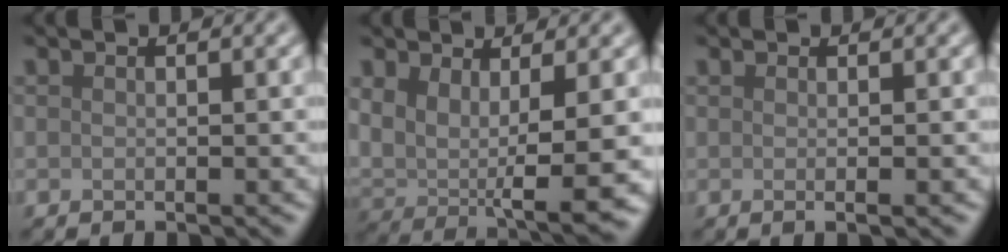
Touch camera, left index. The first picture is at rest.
{"total": 7.4, "force": [0.5, 3.8, 6.4], "torque": [-0.123, -0.021, 0.013]}
{"total": 1.3, "force": [0.0, 0.4, 1.2], "torque": [-0.014, 0.001, -0.006]}